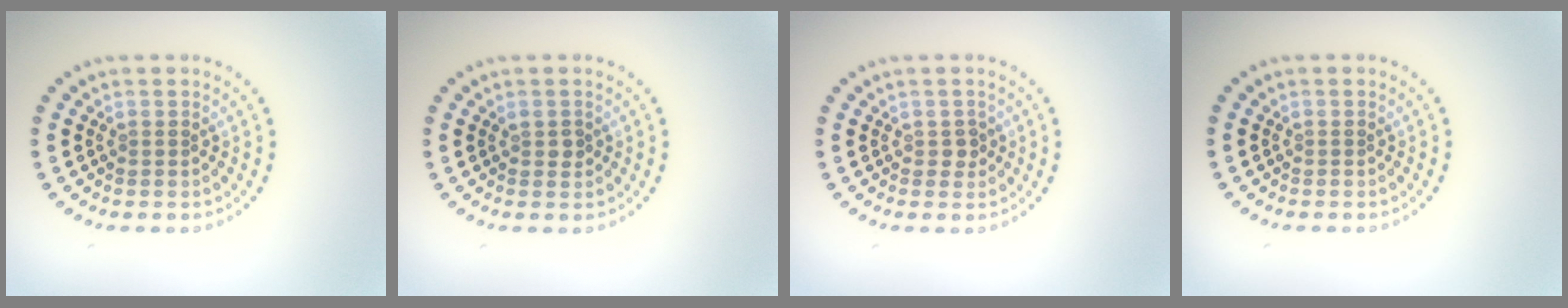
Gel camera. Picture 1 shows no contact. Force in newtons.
{"total": 0.9, "press": 0.9, "slide": 0.1}
{"total": 0.9, "press": 0.8, "slide": 0.3}
{"total": 0.0}